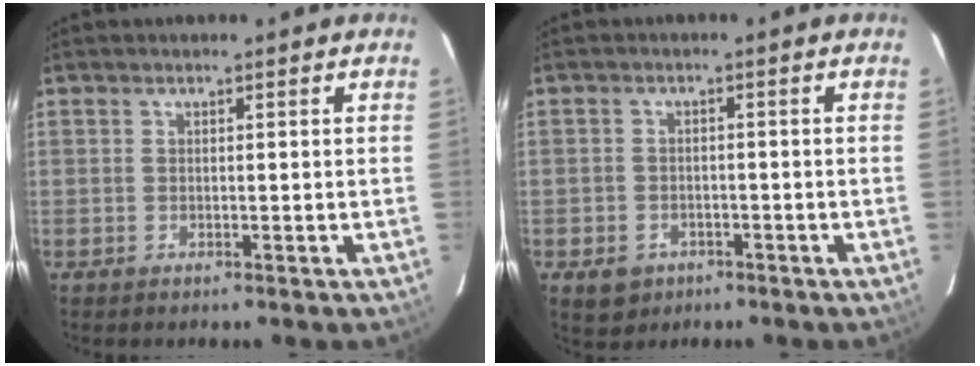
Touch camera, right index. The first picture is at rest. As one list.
[{"total": 5.1, "force": [-2.6, 4.2, 1.6], "torque": [-0.044, 0.004, -0.033]}]